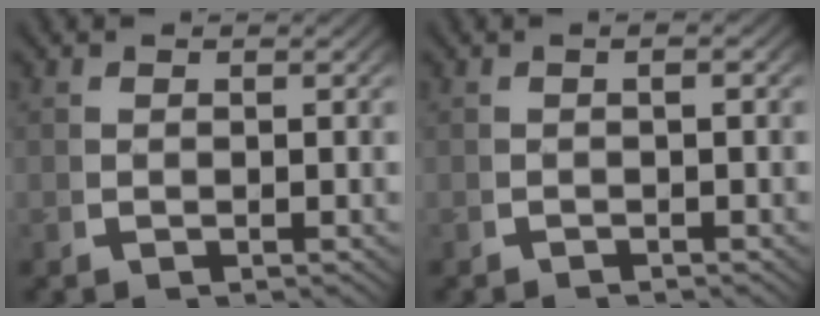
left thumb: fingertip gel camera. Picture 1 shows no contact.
{"total": 0.9, "force": [-0.7, 0.1, 0.6], "torque": [-0.009, -0.001, -0.010]}